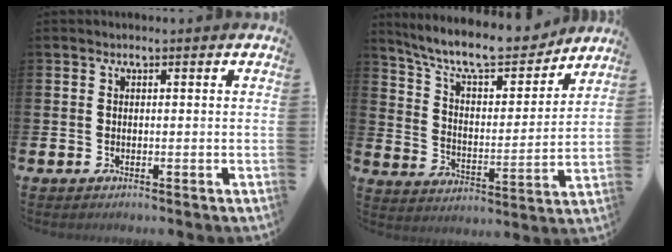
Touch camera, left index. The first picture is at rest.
{"total": 10.5, "force": [9.5, 2.5, 3.8], "torque": [-0.103, -0.068, 0.162]}